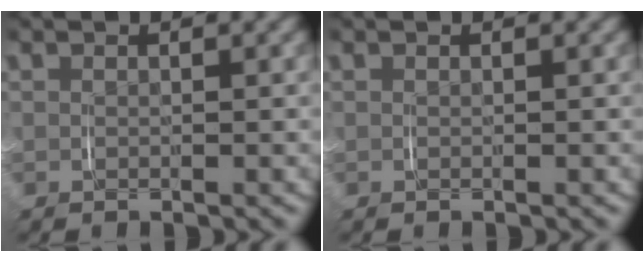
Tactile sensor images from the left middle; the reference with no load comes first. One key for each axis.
{"total": 0.0}